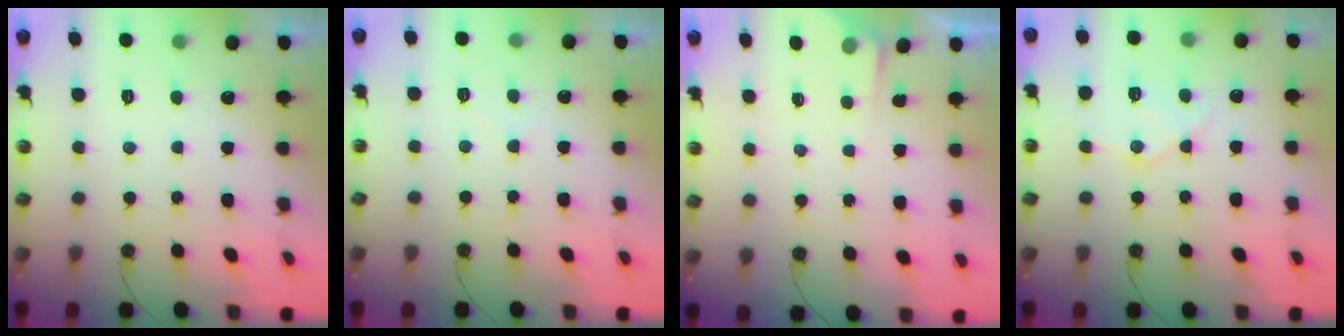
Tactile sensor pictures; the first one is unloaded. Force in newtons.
{"total": 3.2, "press": 3.2, "slide": 0.5}
{"total": 3.1, "press": 3.1, "slide": 0.4}
{"total": 11.8, "press": 11.7, "slide": 1.2}